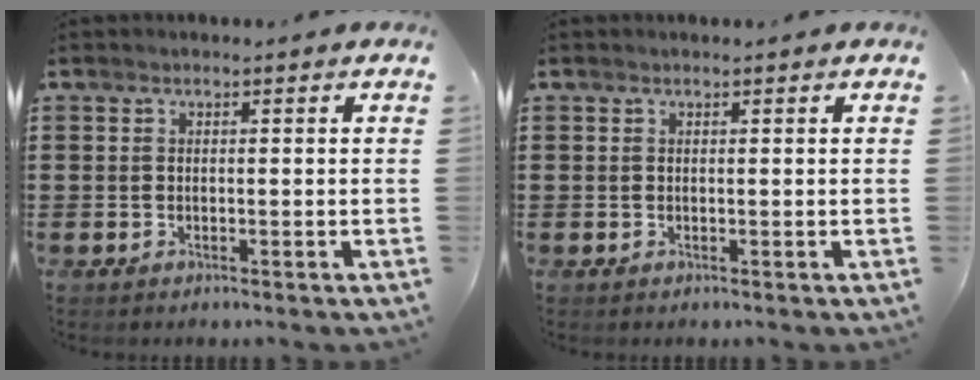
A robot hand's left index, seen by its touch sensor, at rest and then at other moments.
{"total": 0.0}